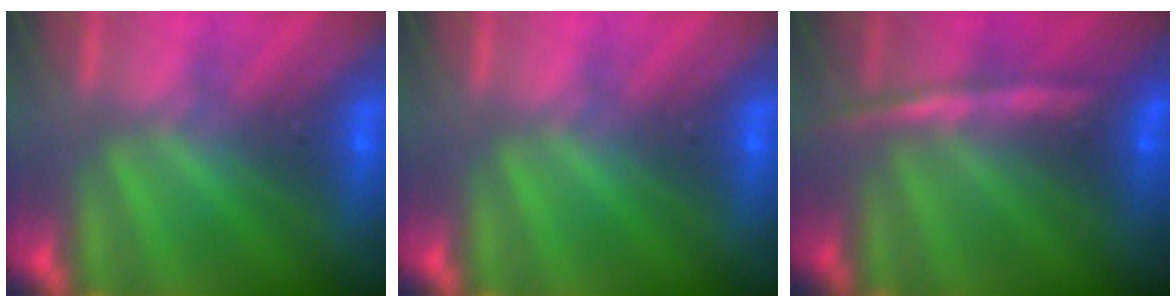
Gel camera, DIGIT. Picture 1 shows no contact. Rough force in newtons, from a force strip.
{"total": 0.0}
{"total": 6.8}